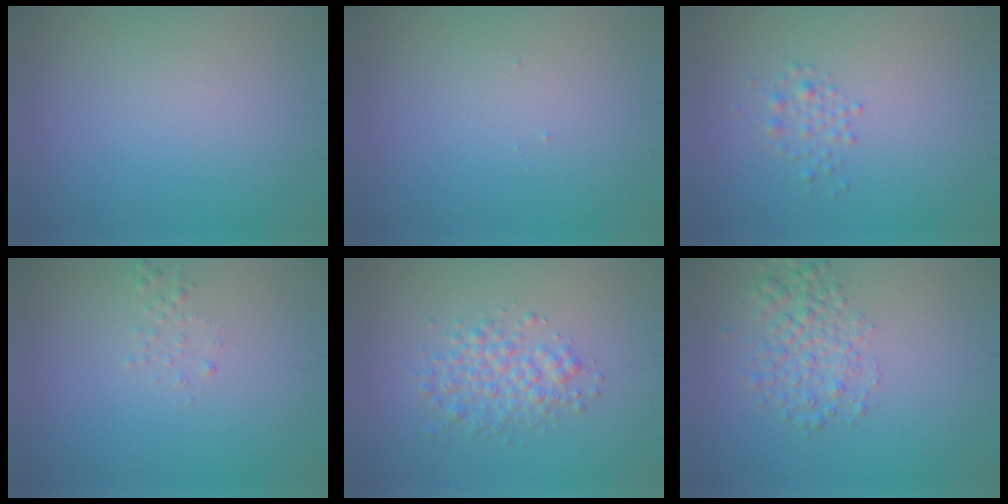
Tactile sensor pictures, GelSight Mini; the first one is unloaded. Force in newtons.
{"total": 0.0}
{"total": 1.4, "press": 1.4, "slide": 0.1}
{"total": 0.8, "press": 0.8, "slide": 0.1}
{"total": 3.0, "press": 3.0, "slide": 0.1}
{"total": 3.4, "press": 3.4, "slide": 0.1}